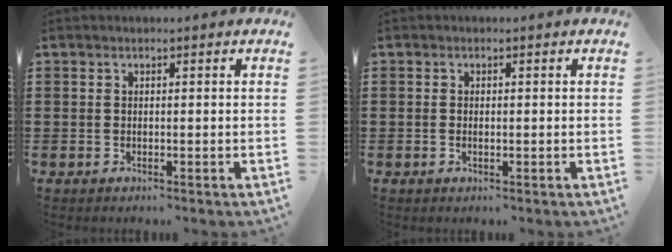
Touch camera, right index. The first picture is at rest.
{"total": 0.7, "force": [-0.2, 0.2, 0.6], "torque": [-0.014, -0.003, -0.003]}